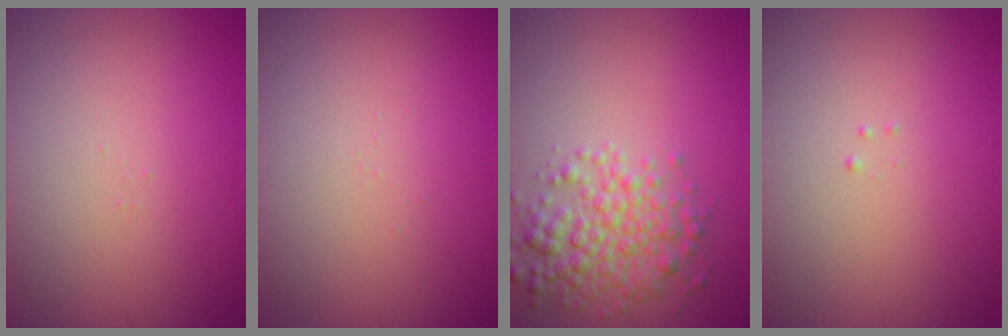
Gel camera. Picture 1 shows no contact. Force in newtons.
{"total": 0.0}
{"total": 4.0, "press": 4.0, "slide": 0.1}
{"total": 0.0}